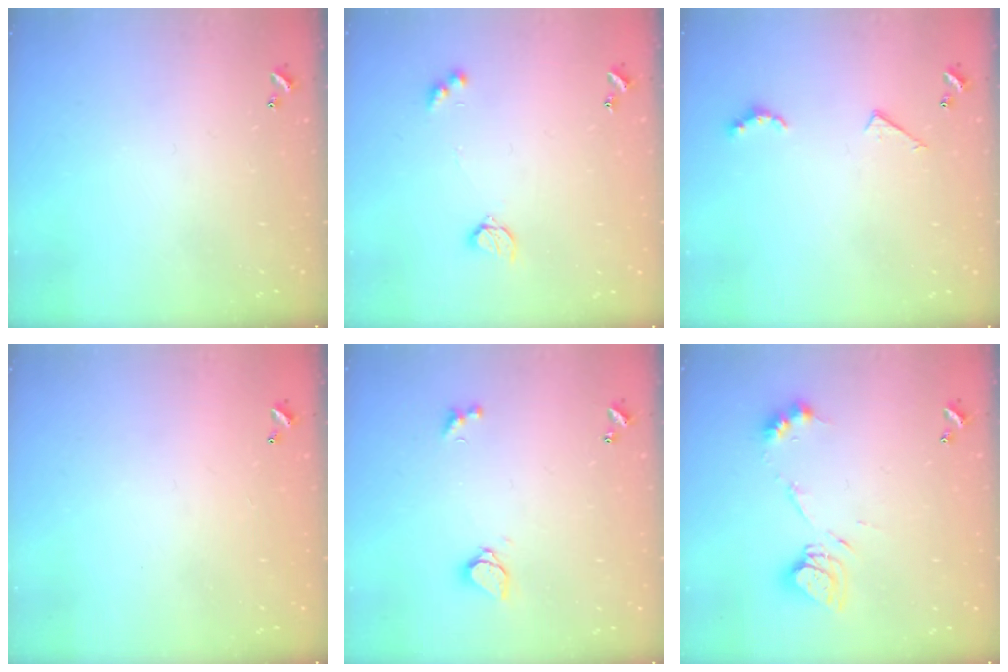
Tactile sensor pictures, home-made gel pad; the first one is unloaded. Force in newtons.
{"total": 4.2, "press": 4.2, "slide": 0.4}
{"total": 3.8, "press": 3.8, "slide": 0.6}
{"total": 2.8, "press": 2.8, "slide": 0.1}
{"total": 1.6, "press": 1.5, "slide": 0.5}
{"total": 10.9, "press": 10.9, "slide": 1.0}